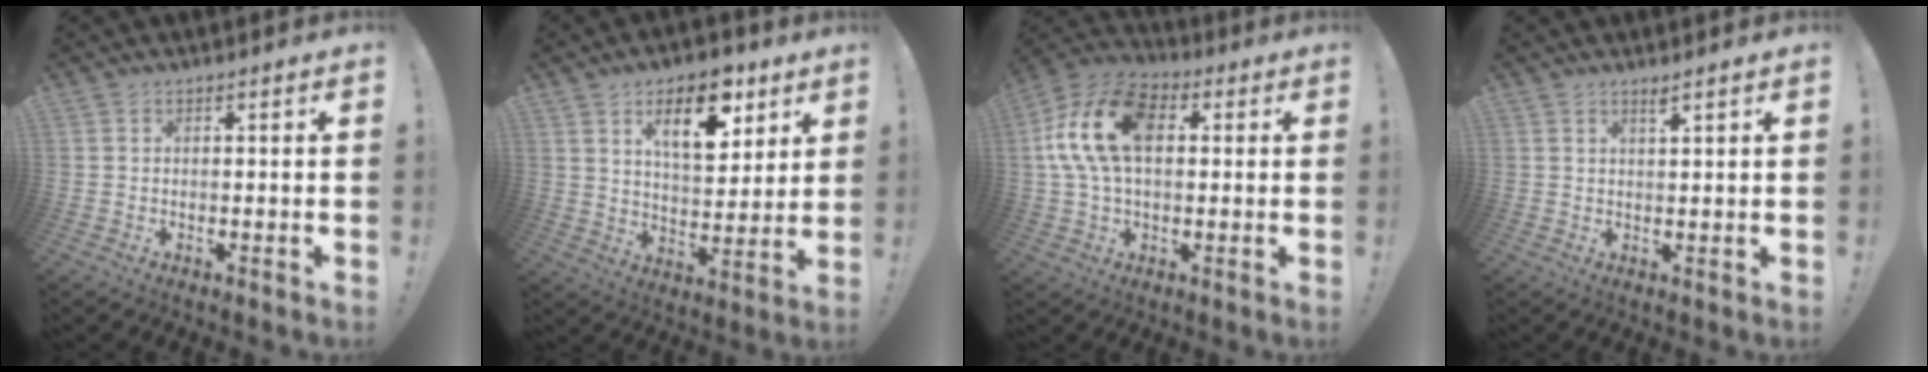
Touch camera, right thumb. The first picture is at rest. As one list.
[{"total": 14.5, "force": [7.6, 7.0, 10.2], "torque": [-0.143, -0.026, 0.127]}, {"total": 17.4, "force": [3.0, 10.8, 13.3], "torque": [-0.261, 0.009, 0.052]}, {"total": 1.7, "force": [1.3, -0.5, 1.0], "torque": [-0.019, -0.005, 0.022]}]